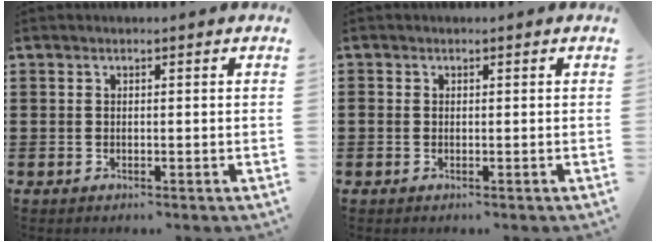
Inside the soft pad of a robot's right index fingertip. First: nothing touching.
{"total": 0.5, "force": [-0.2, 0.5, 0.1], "torque": [-0.003, 0.003, -0.005]}